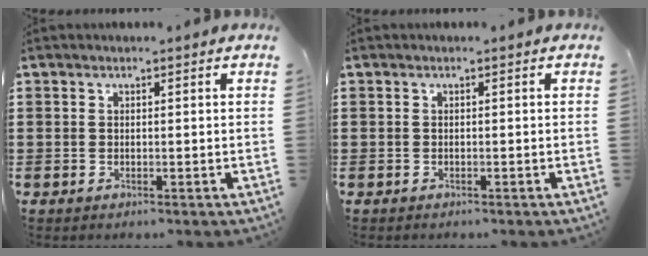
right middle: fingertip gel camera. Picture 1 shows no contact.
{"total": 0.0}